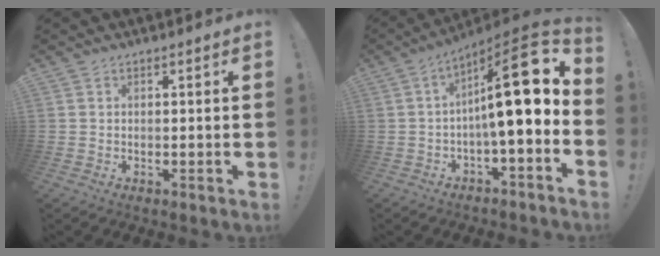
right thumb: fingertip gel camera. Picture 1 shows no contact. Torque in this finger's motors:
{"motor_torque": [2.60, 2.41, 1.78, -0.99, 0.38]}